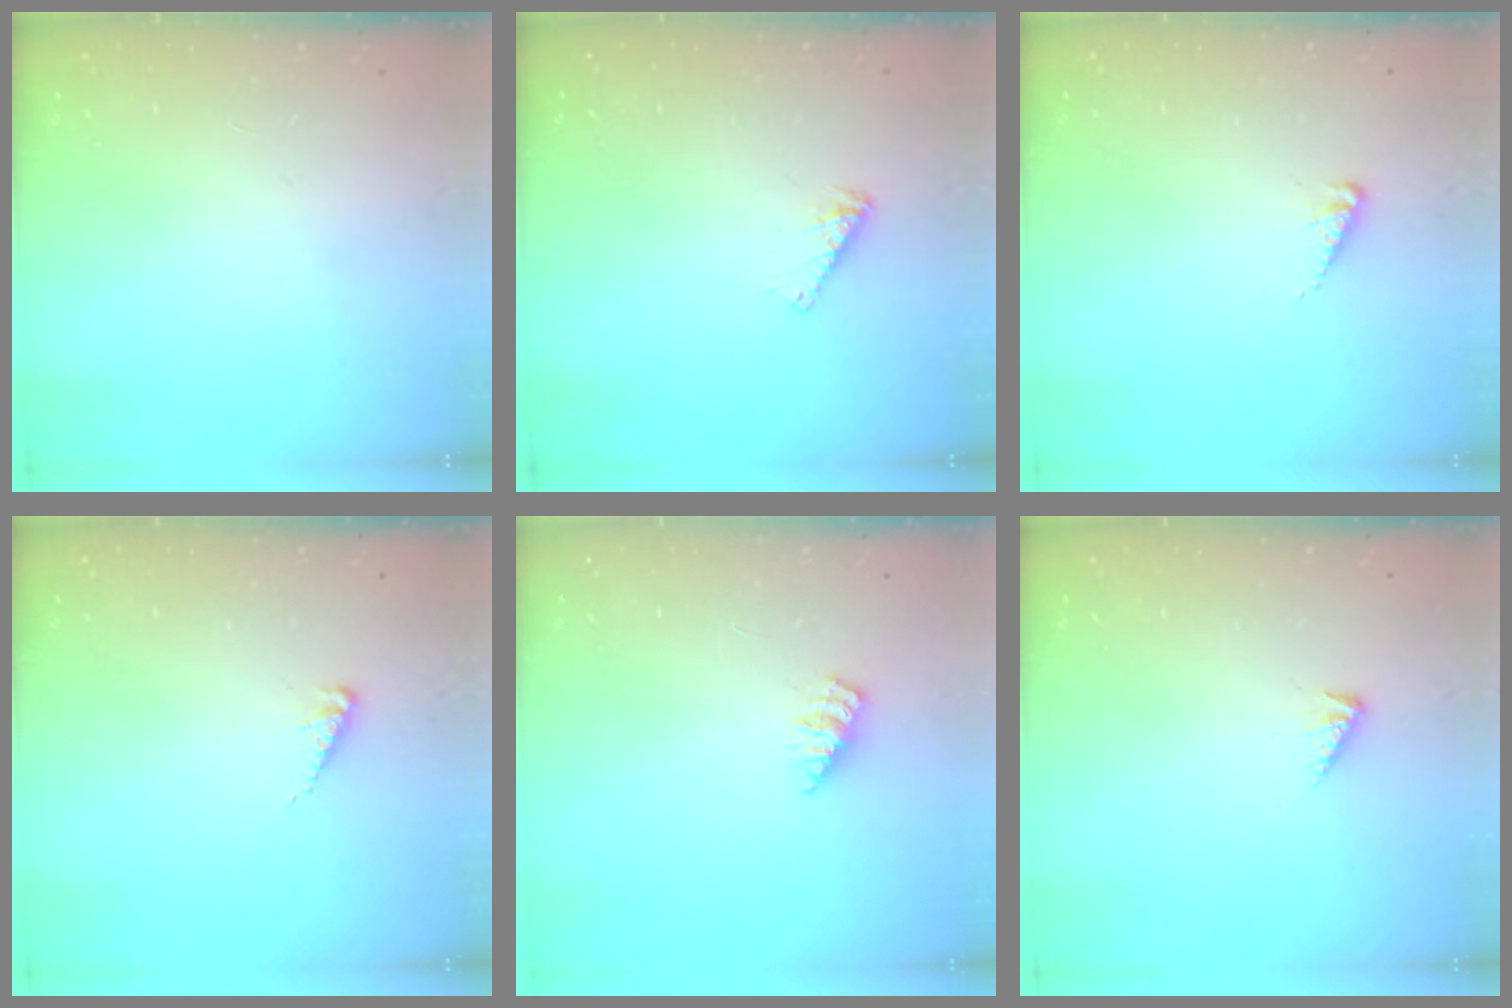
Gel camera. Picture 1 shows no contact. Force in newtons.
{"total": 3.3, "press": 3.2, "slide": 0.6}
{"total": 2.9, "press": 2.9, "slide": 0.4}
{"total": 2.9, "press": 2.9, "slide": 0.4}
{"total": 1.6, "press": 1.6, "slide": 0.3}
{"total": 2.4, "press": 2.3, "slide": 0.5}